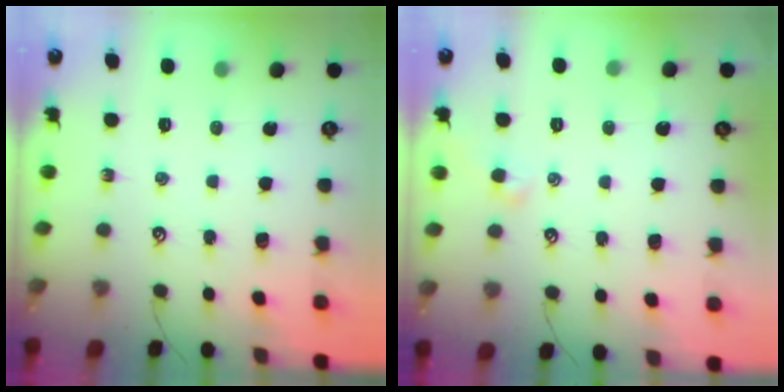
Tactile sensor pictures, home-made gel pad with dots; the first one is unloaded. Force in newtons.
{"total": 0.8, "press": 0.6, "slide": 0.6}